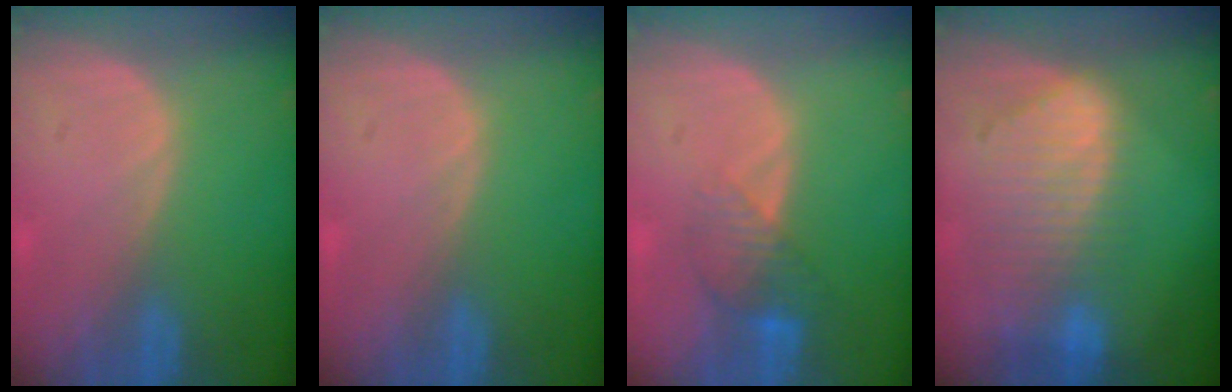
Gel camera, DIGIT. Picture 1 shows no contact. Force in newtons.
{"total": 0.0}
{"total": 4.4, "press": 3.7, "slide": 2.3}
{"total": 9.1, "press": 8.0, "slide": 4.3}